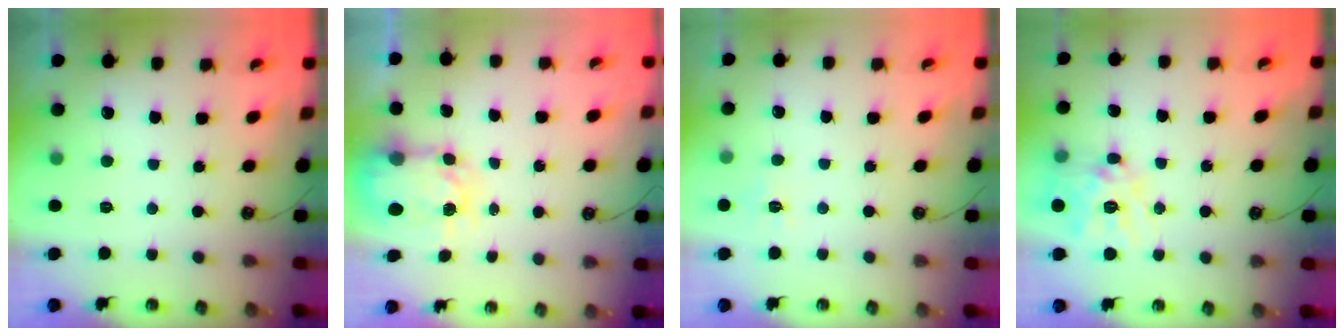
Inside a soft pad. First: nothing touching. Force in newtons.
{"total": 6.2, "press": 6.2, "slide": 0.4}
{"total": 6.0, "press": 6.0, "slide": 0.7}
{"total": 14.9, "press": 14.8, "slide": 1.3}